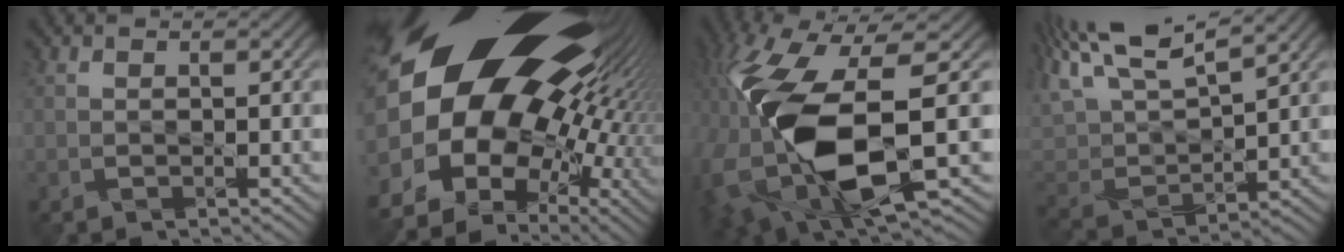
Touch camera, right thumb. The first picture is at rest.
{"total": 22.0, "force": [5.7, 14.7, 15.3], "torque": [-0.287, -0.013, 0.106]}
{"total": 16.6, "force": [-2.4, 7.8, 14.4], "torque": [-0.332, -0.023, -0.035]}
{"total": 11.4, "force": [8.3, 3.6, 7.0], "torque": [-0.176, 0.035, 0.150]}